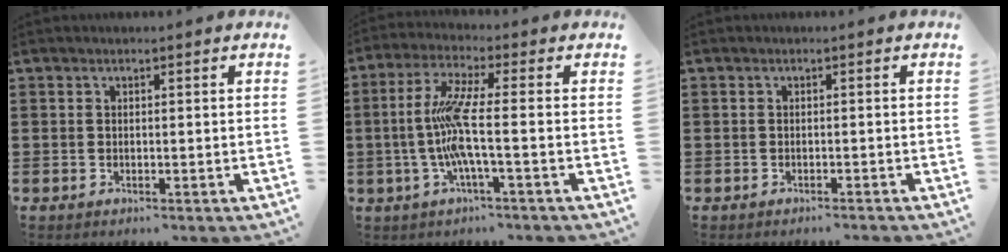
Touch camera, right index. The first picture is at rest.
{"total": 8.7, "force": [-1.5, 0.3, 8.6], "torque": [-0.194, -0.021, -0.040]}
{"total": 0.6, "force": [-0.5, -0.1, 0.2], "torque": [-0.006, -0.003, -0.010]}